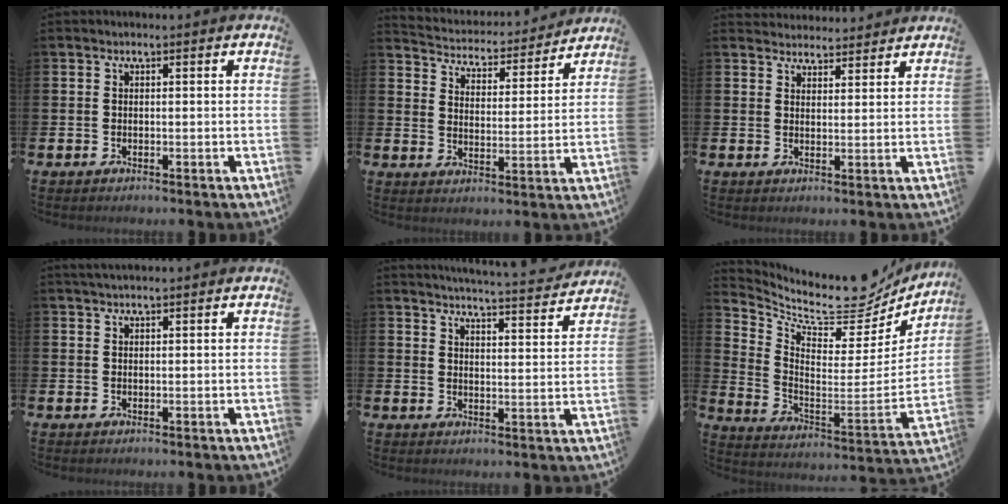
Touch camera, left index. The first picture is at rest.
{"total": 4.5, "force": [4.4, 1.0, 0.3], "torque": [-0.029, -0.042, 0.069]}
{"total": 3.5, "force": [3.4, 0.8, -0.4], "torque": [-0.001, -0.017, 0.063]}
{"total": 1.4, "force": [1.3, 0.2, 0.6], "torque": [-0.012, 0.004, 0.024]}
{"total": 5.0, "force": [4.9, -0.4, 0.6], "torque": [-0.019, -0.041, 0.082]}
{"total": 8.4, "force": [7.1, 3.3, 3.0], "torque": [-0.073, -0.074, 0.113]}